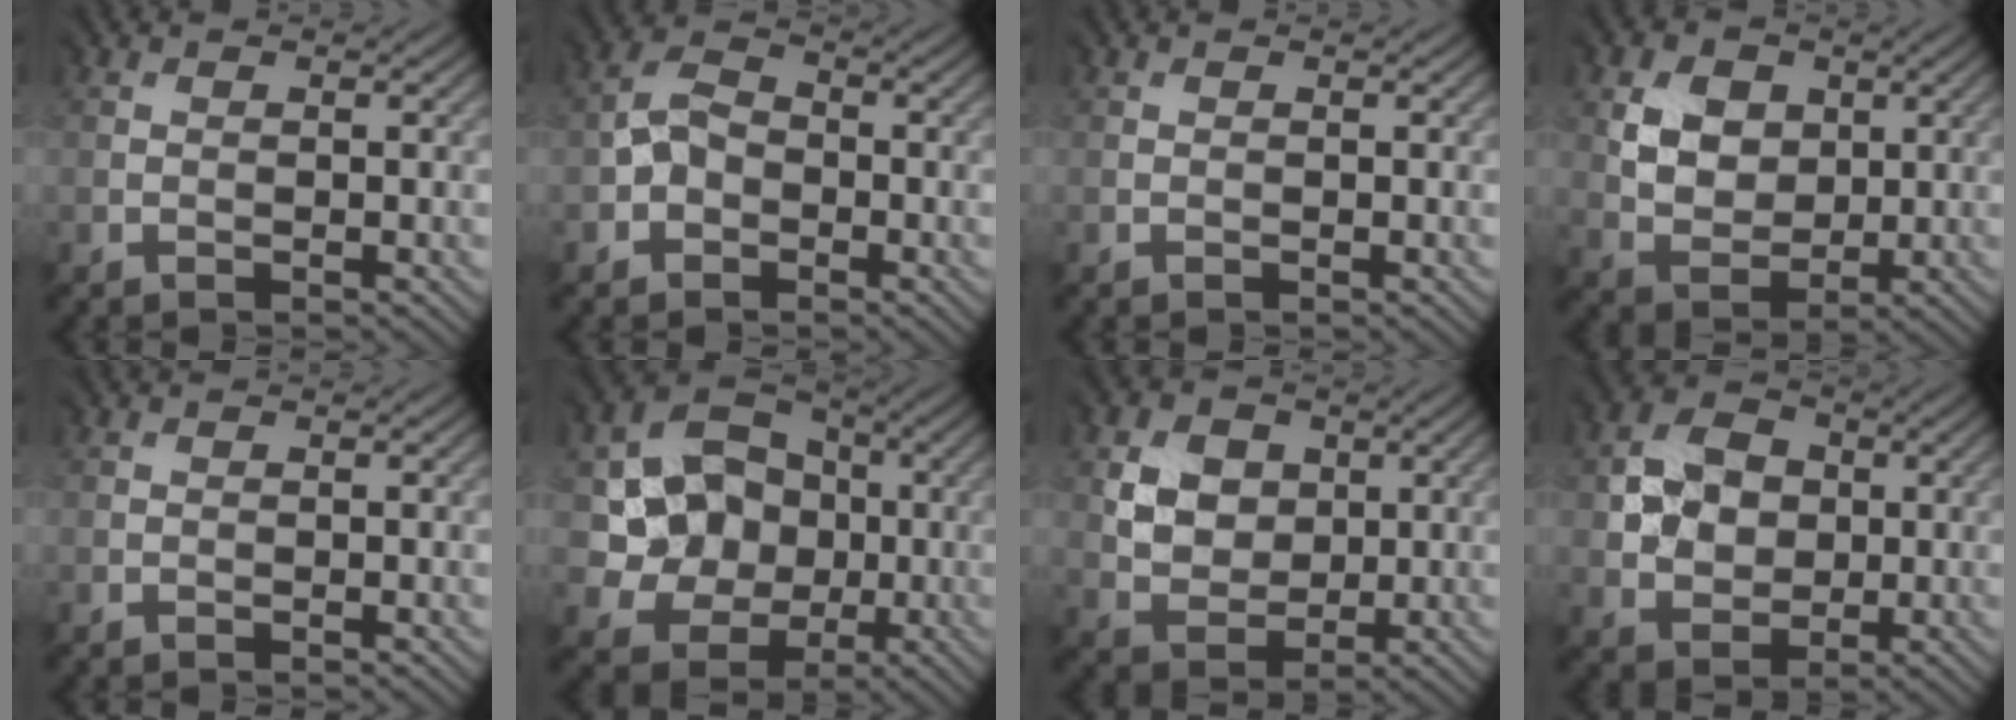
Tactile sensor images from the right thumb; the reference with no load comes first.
{"total": 3.4, "force": [-1.0, 2.8, 1.6], "torque": [-0.025, 0.012, -0.029]}
{"total": 0.0}
{"total": 5.4, "force": [2.1, 4.5, 2.0], "torque": [-0.056, -0.002, 0.034]}
{"total": 0.0}
{"total": 9.3, "force": [0.6, 8.5, 3.8], "torque": [-0.083, -0.001, -0.002]}
{"total": 4.9, "force": [1.8, 4.4, 1.4], "torque": [-0.045, -0.001, 0.028]}
{"total": 6.1, "force": [1.3, 5.4, 2.6], "torque": [-0.060, 0.009, 0.015]}